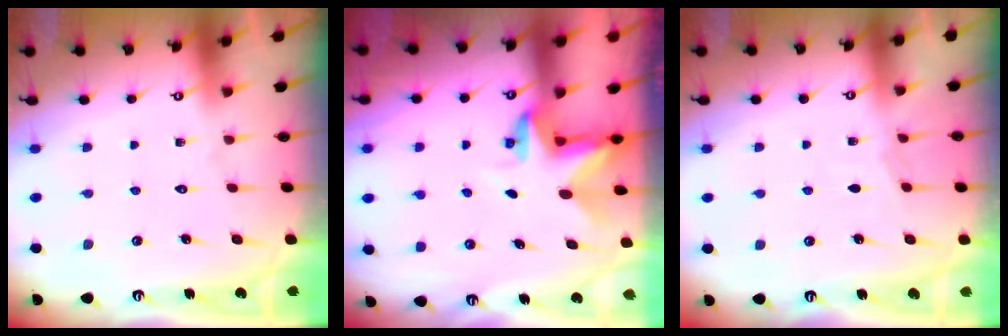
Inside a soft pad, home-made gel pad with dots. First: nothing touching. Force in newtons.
{"total": 2.9, "press": 2.9, "slide": 0.2}
{"total": 3.2, "press": 3.1, "slide": 0.4}